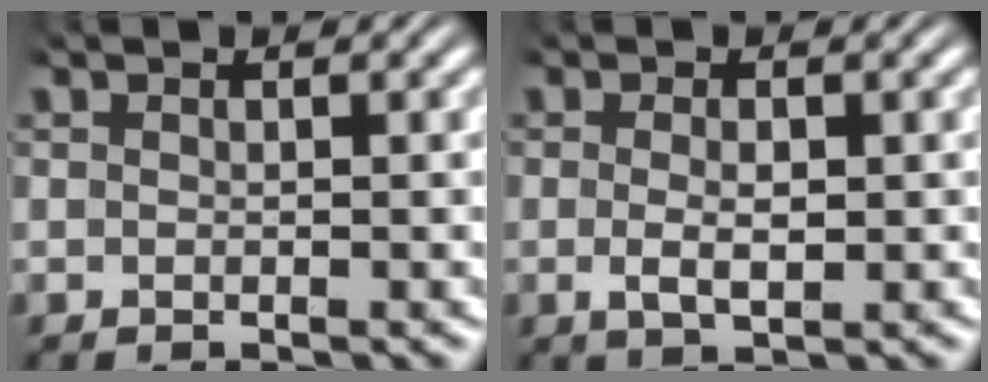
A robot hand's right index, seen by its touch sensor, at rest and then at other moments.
{"total": 2.1, "force": [-0.5, 0.8, 1.9], "torque": [-0.039, -0.010, -0.001]}